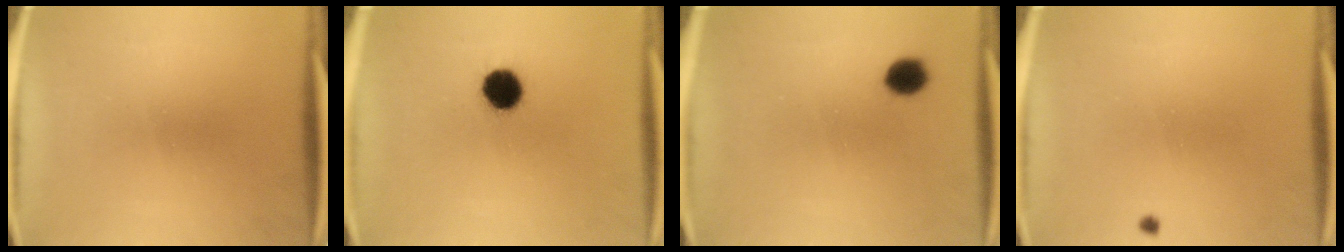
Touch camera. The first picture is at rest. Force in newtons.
{"total": 8.4}
{"total": 4.2}
{"total": 0.5}